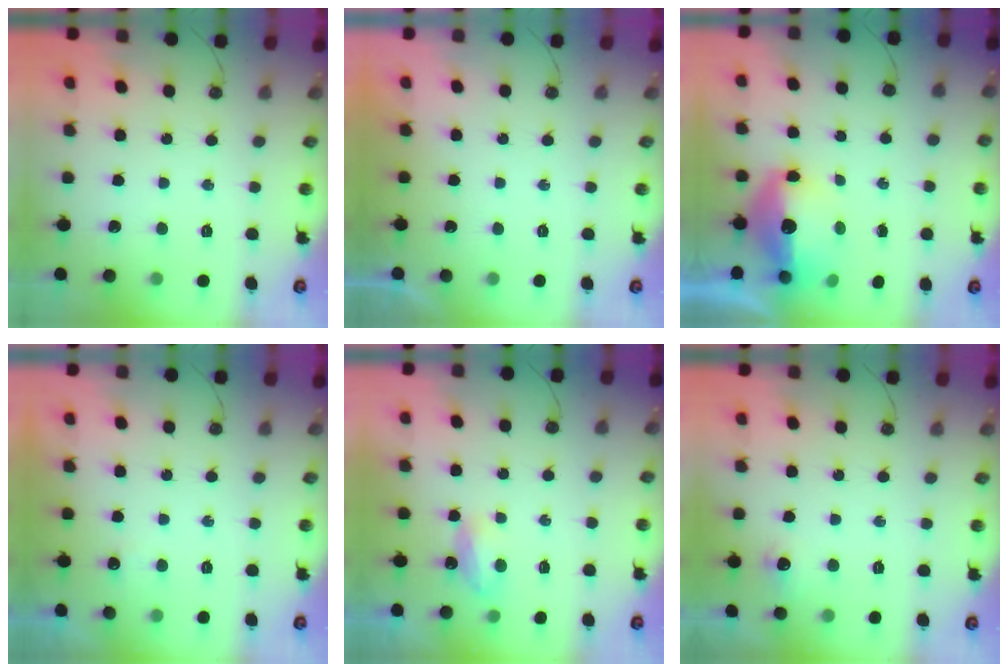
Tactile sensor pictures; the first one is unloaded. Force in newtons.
{"total": 0.0}
{"total": 12.5, "press": 12.5, "slide": 1.4}
{"total": 2.9, "press": 2.8, "slide": 0.7}
{"total": 4.4, "press": 4.4, "slide": 0.6}
{"total": 5.9, "press": 5.9, "slide": 0.8}